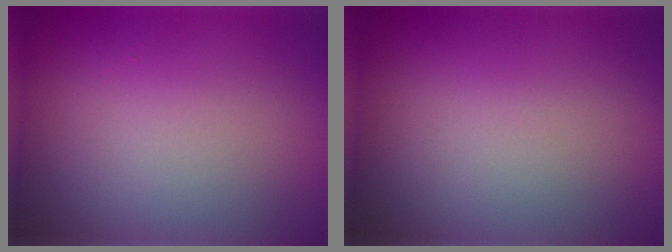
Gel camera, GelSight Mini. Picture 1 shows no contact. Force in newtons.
{"total": 0.0}